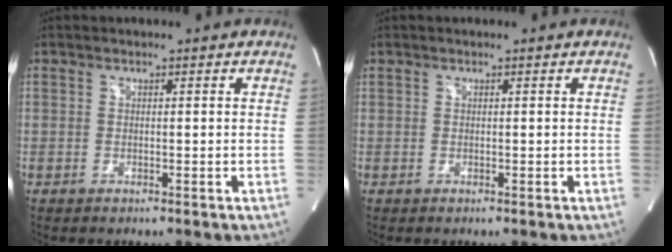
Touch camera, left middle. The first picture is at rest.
{"total": 0.0}